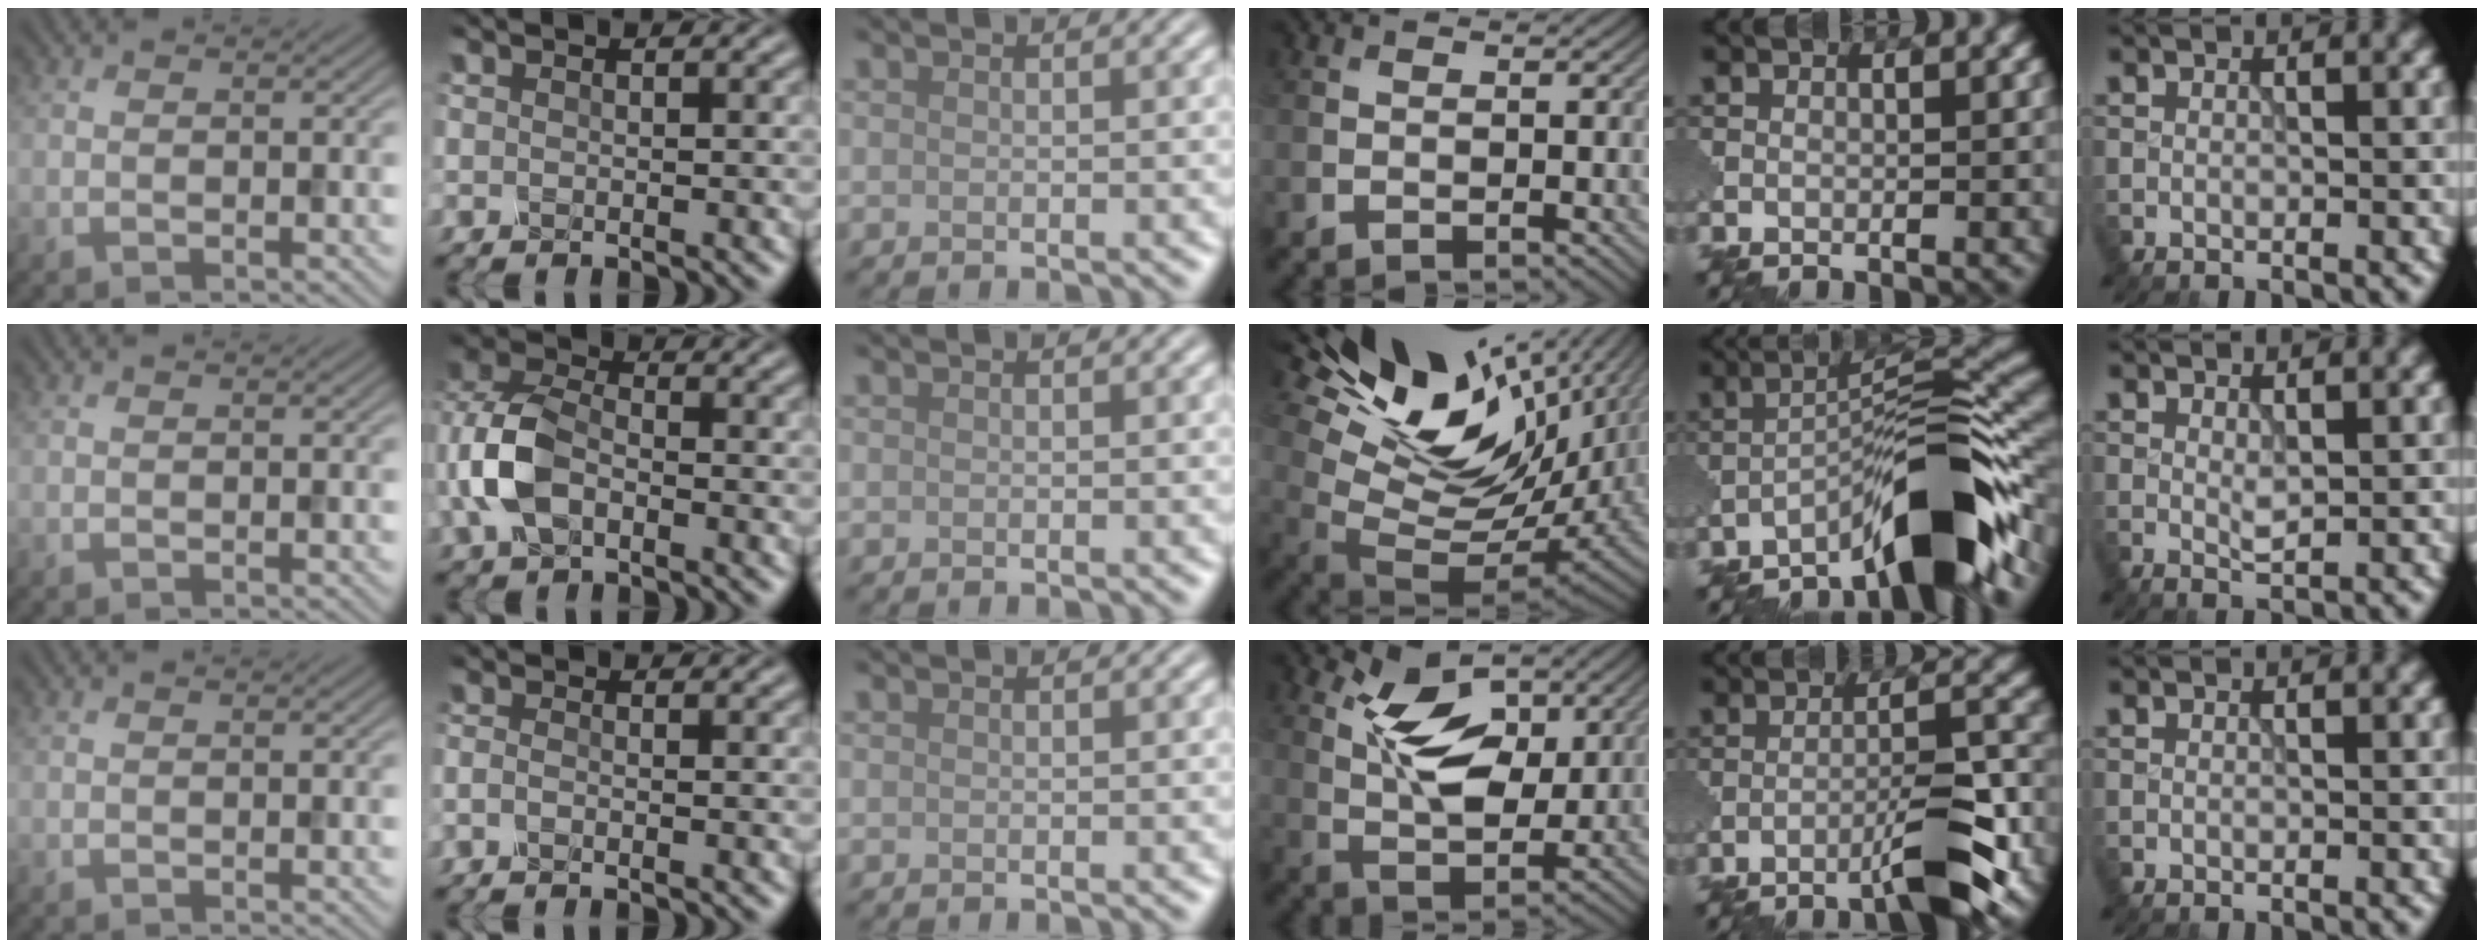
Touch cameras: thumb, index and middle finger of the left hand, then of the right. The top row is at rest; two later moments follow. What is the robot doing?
{"motion": "press", "object": "mechanical pencil"}